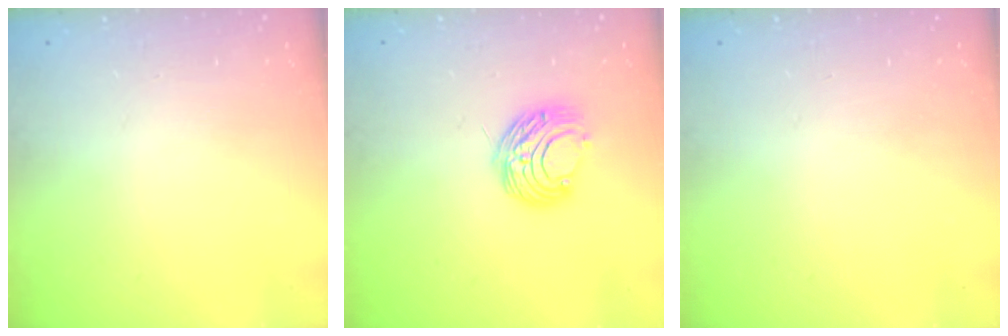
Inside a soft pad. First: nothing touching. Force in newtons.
{"total": 8.7, "press": 8.7, "slide": 0.6}
{"total": 0.0}